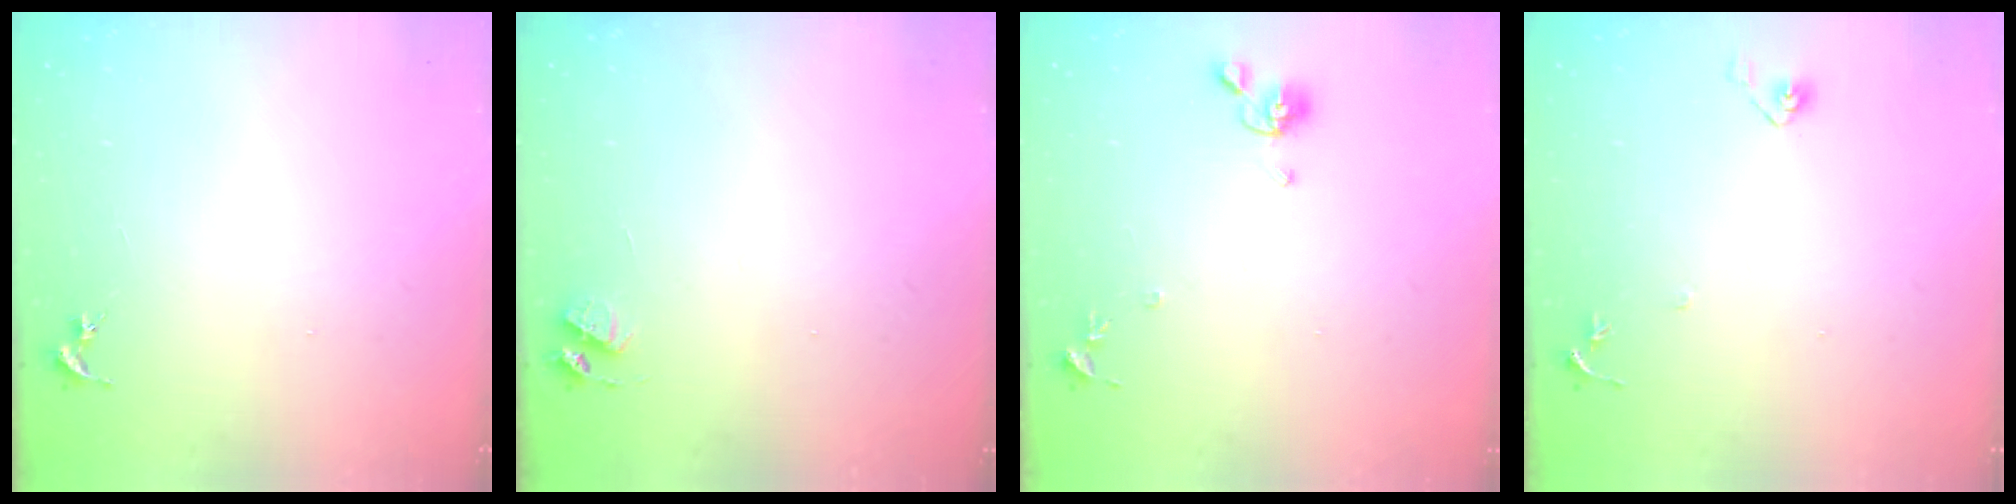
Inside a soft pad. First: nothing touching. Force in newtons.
{"total": 4.4, "press": 4.3, "slide": 0.6}
{"total": 8.6, "press": 8.5, "slide": 1.1}
{"total": 4.8, "press": 4.7, "slide": 1.0}